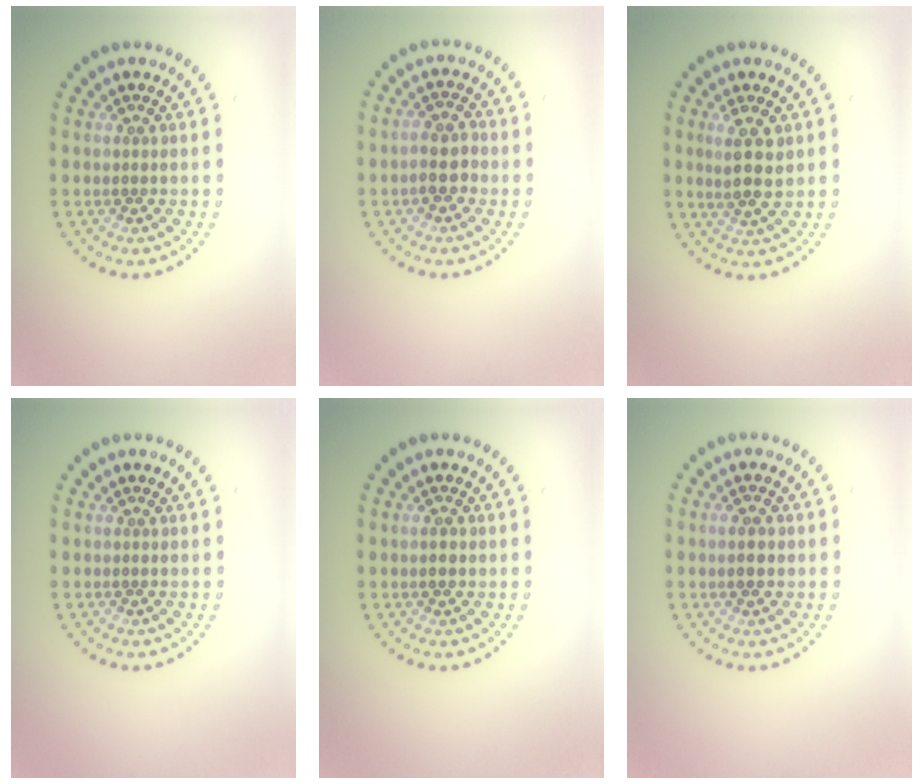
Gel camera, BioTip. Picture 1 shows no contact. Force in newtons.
{"total": 2.4, "press": 2.3, "slide": 0.8}
{"total": 3.0, "press": 2.7, "slide": 1.2}
{"total": 0.0}
{"total": 1.6, "press": 1.6, "slide": 0.1}
{"total": 2.3, "press": 2.3, "slide": 0.0}